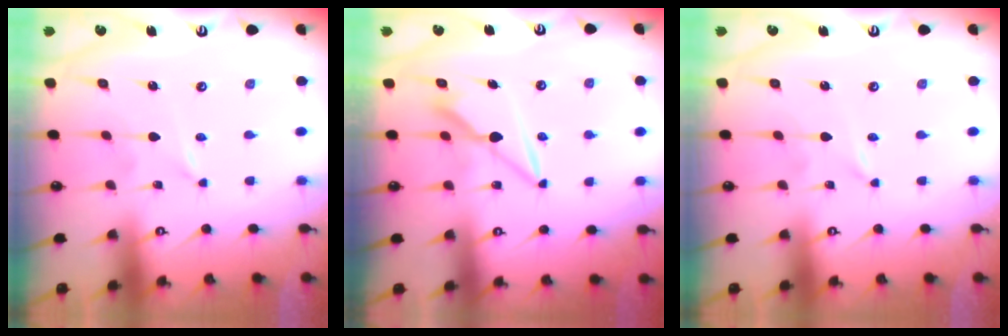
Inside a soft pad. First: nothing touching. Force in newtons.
{"total": 7.7, "press": 7.7, "slide": 0.3}
{"total": 0.0}